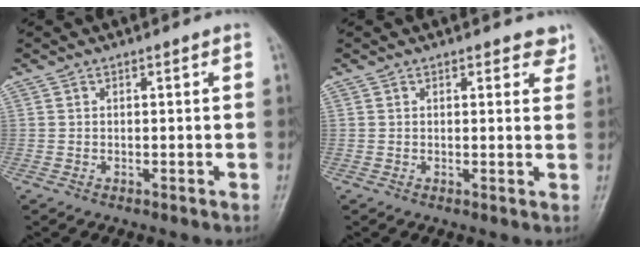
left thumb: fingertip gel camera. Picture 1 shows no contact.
{"total": 2.9, "force": [2.2, 1.5, 1.1], "torque": [0.016, -0.010, 0.019]}